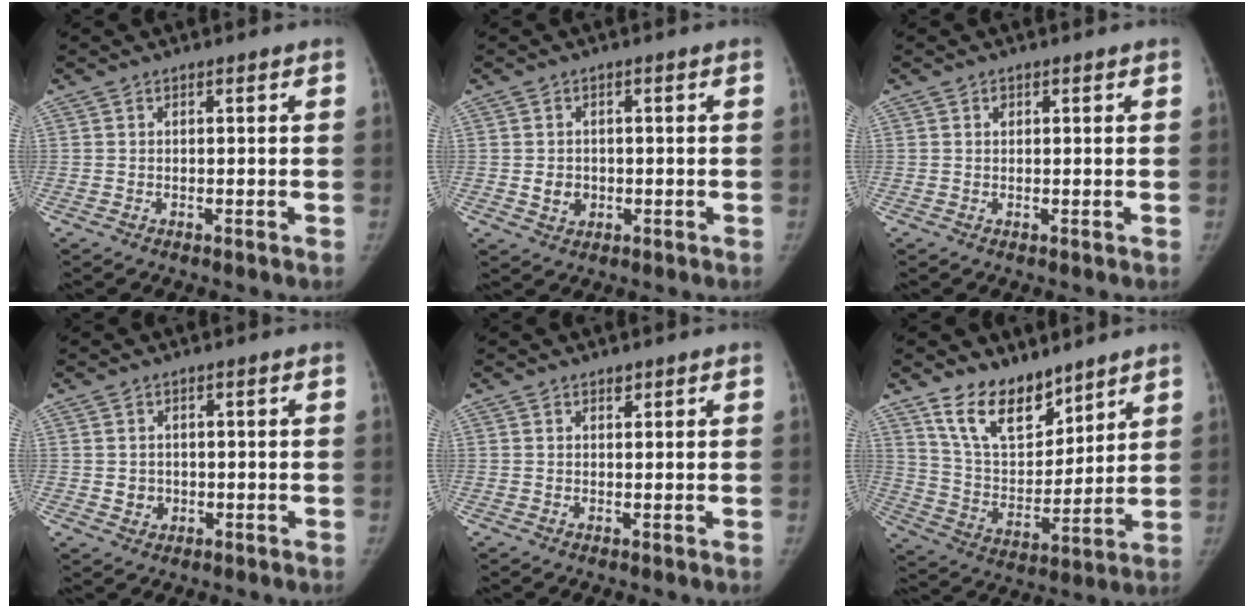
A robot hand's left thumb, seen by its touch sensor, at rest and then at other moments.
{"total": 3.3, "force": [-0.4, 2.9, 1.5], "torque": [-0.010, 0.002, -0.001]}
{"total": 0.8, "force": [0.4, 0.7, 0.4], "torque": [0.000, 0.000, 0.006]}
{"total": 2.4, "force": [-0.1, 2.2, 0.8], "torque": [-0.001, 0.002, 0.003]}
{"total": 0.9, "force": [0.7, 0.5, 0.3], "torque": [0.002, -0.005, 0.008]}
{"total": 14.2, "force": [10.3, 7.2, 6.7], "torque": [-0.075, -0.071, 0.198]}